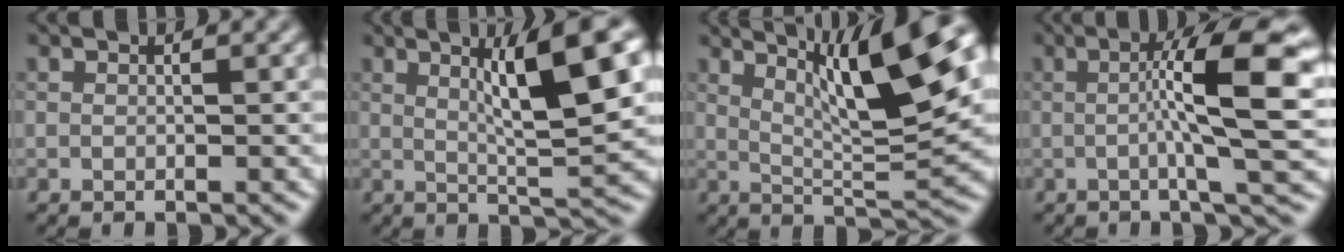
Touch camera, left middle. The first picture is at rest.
{"total": 8.8, "force": [2.7, 1.7, 8.2], "torque": [-0.108, 0.008, 0.045]}
{"total": 11.6, "force": [4.9, 2.9, 10.1], "torque": [-0.130, 0.020, 0.073]}
{"total": 9.9, "force": [0.7, 1.8, 9.7], "torque": [-0.126, 0.017, 0.004]}